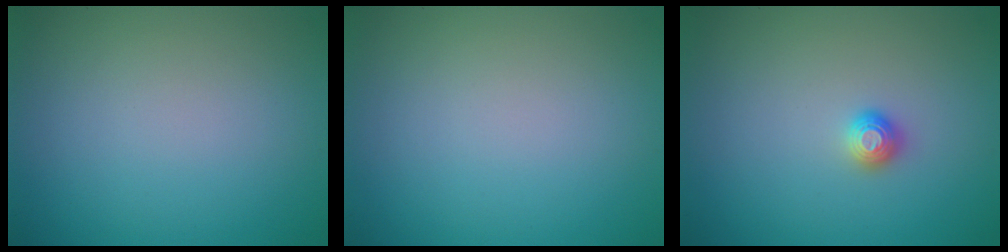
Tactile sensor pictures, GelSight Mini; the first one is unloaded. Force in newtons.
{"total": 0.0}
{"total": 1.0, "press": 1.0, "slide": 0.1}